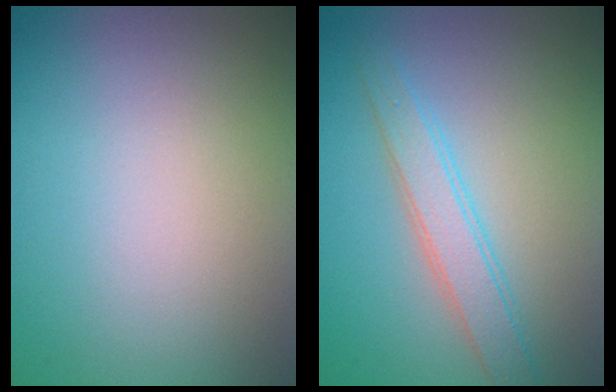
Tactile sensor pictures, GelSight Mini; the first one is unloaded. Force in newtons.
{"total": 2.9, "press": 2.9, "slide": 0.1}